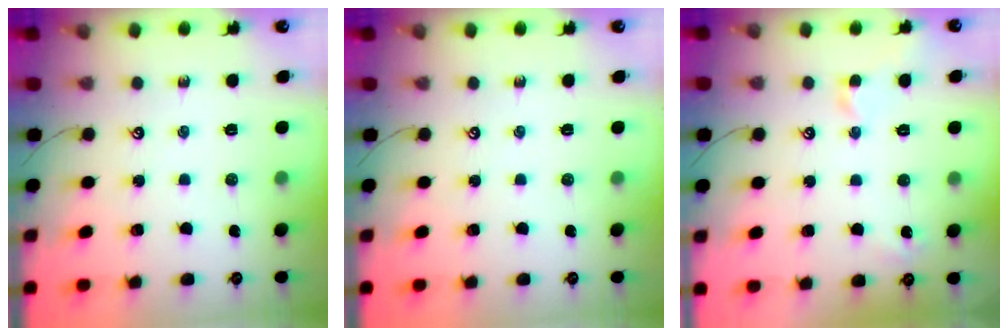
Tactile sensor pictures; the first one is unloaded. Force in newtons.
{"total": 0.0}
{"total": 2.3, "press": 2.3, "slide": 0.6}